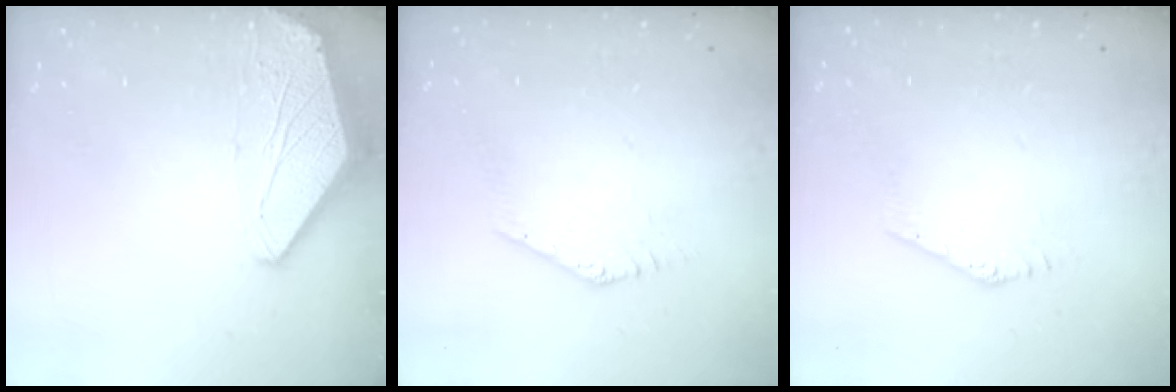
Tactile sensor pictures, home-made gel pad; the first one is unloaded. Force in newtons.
{"total": 1.3, "press": 1.3, "slide": 0.1}
{"total": 1.6, "press": 1.6, "slide": 0.1}